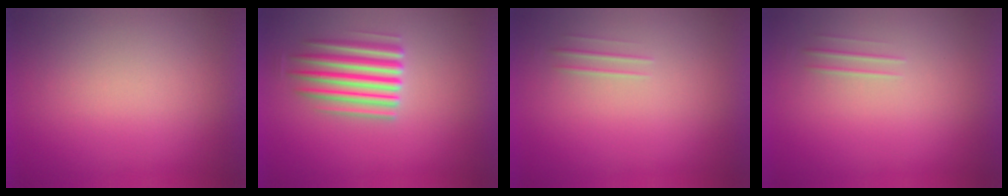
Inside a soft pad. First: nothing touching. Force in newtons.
{"total": 5.5}
{"total": 1.8}
{"total": 1.7}